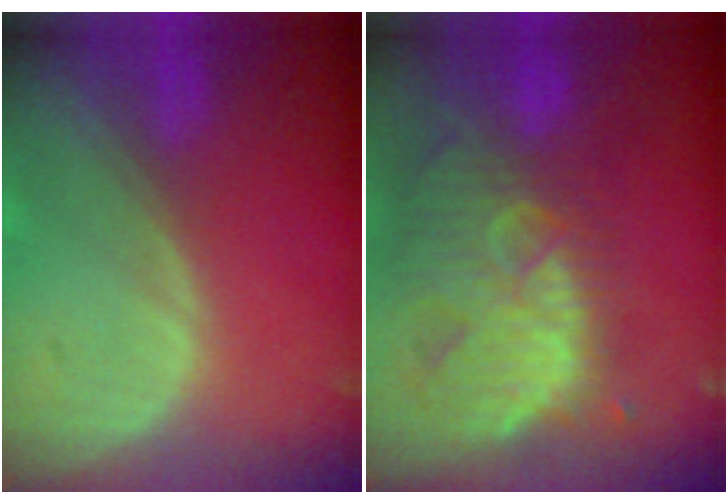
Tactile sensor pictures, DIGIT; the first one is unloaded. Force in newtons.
{"total": 13.1, "press": 11.4, "slide": 6.4}